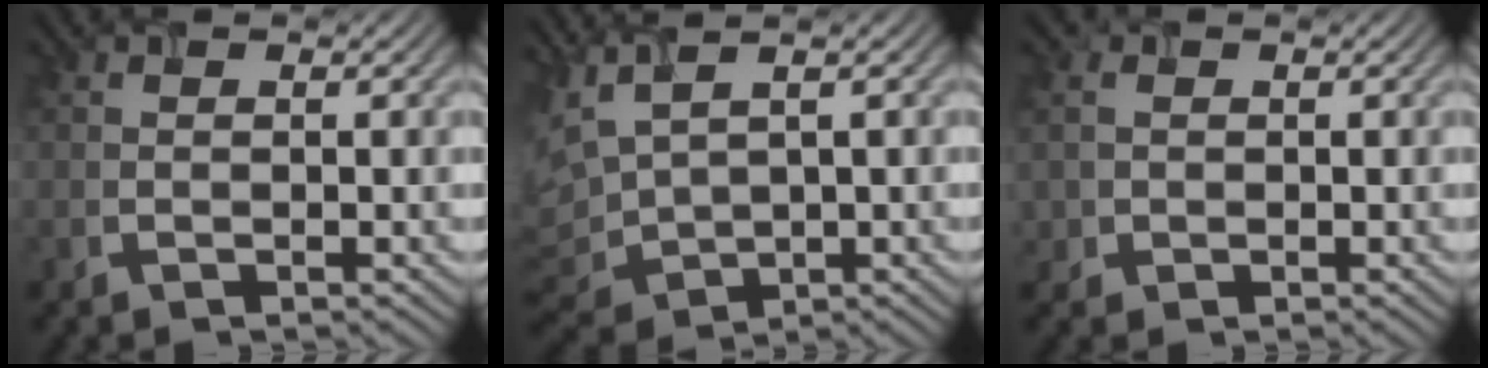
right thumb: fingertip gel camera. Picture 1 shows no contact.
{"total": 6.0, "force": [2.1, 3.0, 4.7], "torque": [-0.149, 0.007, 0.056]}
{"total": 2.0, "force": [0.0, 2.0, 0.3], "torque": [-0.012, 0.008, 0.008]}